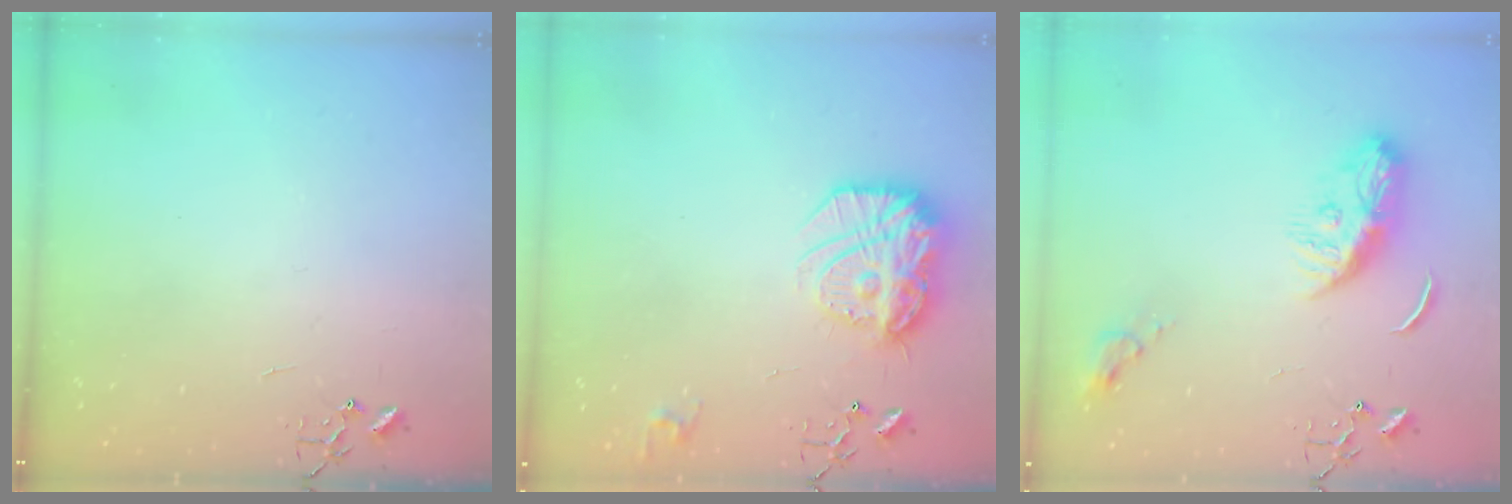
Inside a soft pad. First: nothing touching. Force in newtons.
{"total": 18.8, "press": 18.7, "slide": 1.6}
{"total": 10.3, "press": 10.3, "slide": 0.6}